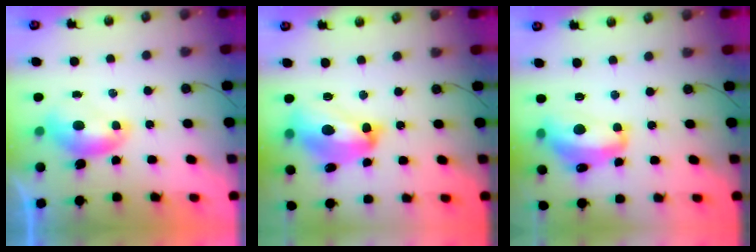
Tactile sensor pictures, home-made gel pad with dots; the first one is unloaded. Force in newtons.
{"total": 12.3, "press": 12.3, "slide": 1.0}
{"total": 9.1, "press": 9.1, "slide": 0.7}